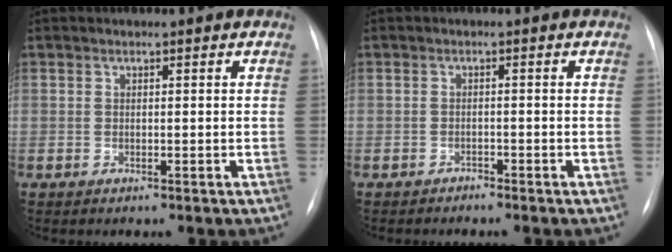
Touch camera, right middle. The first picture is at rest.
{"total": 0.9, "force": [-0.9, 0.2, -0.1], "torque": [0.002, -0.001, -0.015]}